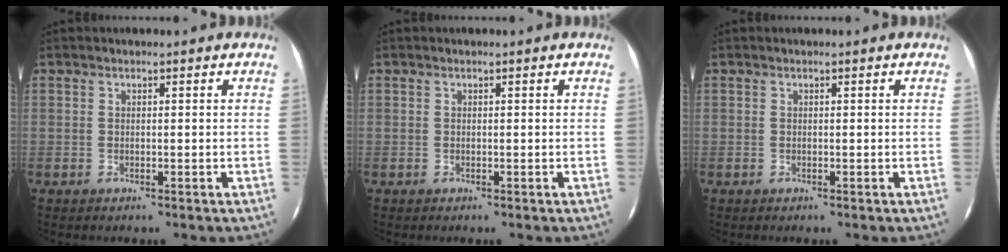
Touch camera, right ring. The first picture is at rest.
{"total": 0.0}
{"total": 0.0}